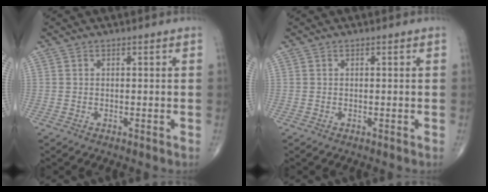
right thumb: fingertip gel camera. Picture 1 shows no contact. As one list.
[{"total": 0.0}]